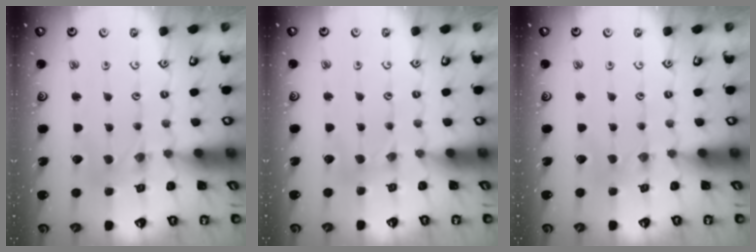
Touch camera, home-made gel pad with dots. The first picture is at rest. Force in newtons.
{"total": 2.1, "press": 2.0, "slide": 0.3}
{"total": 0.0}